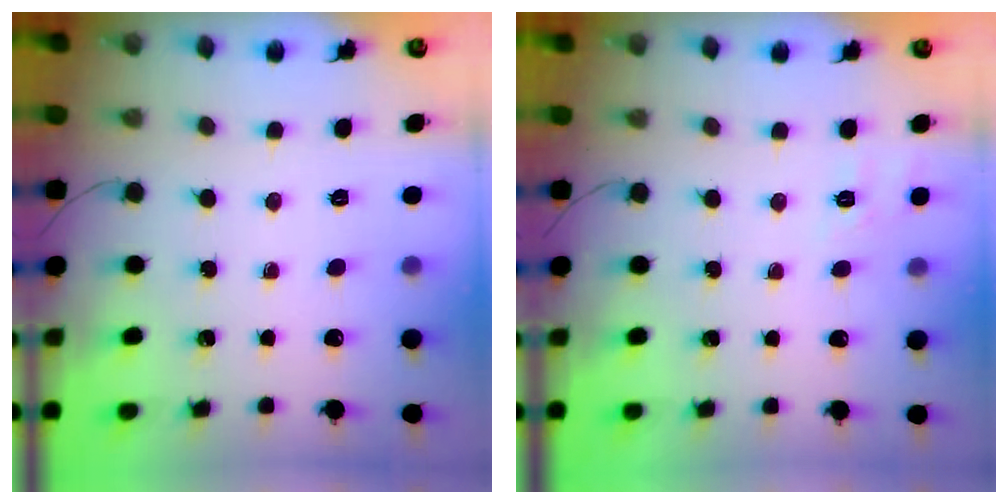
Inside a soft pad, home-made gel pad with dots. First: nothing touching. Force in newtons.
{"total": 7.8, "press": 7.5, "slide": 2.1}